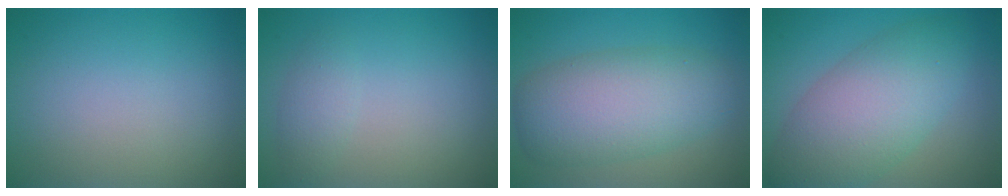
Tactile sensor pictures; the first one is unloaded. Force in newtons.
{"total": 1.4, "press": 1.4, "slide": 0.1}
{"total": 7.7, "press": 7.6, "slide": 0.5}
{"total": 7.9, "press": 7.9, "slide": 0.2}